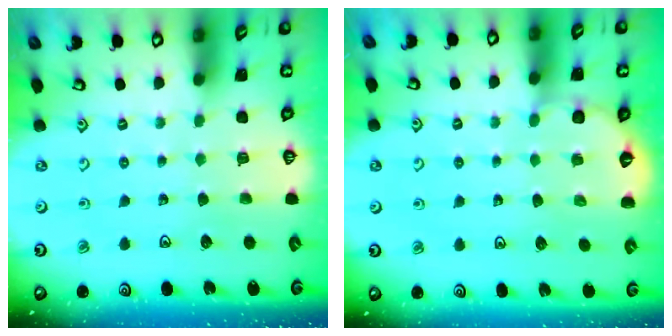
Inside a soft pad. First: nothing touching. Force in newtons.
{"total": 3.2, "press": 2.7, "slide": 1.7}